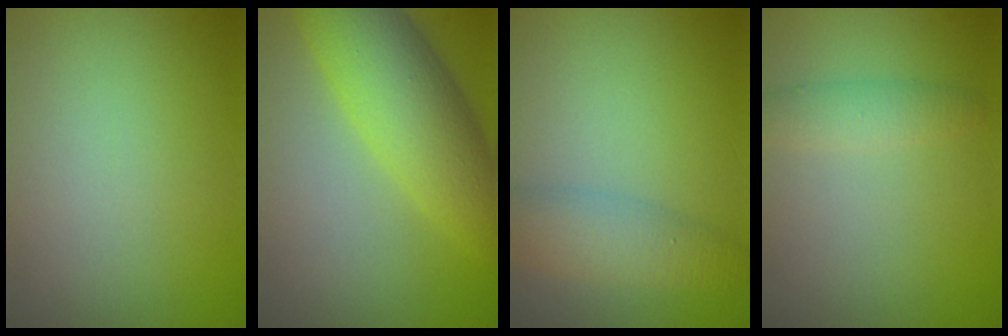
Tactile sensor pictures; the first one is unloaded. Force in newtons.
{"total": 7.5, "press": 7.5, "slide": 0.1}
{"total": 3.8, "press": 3.8, "slide": 0.1}
{"total": 1.9, "press": 1.9, "slide": 0.0}